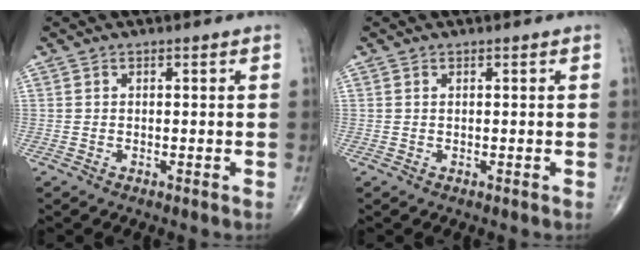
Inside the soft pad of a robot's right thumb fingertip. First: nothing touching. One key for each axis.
{"total": 0.0}